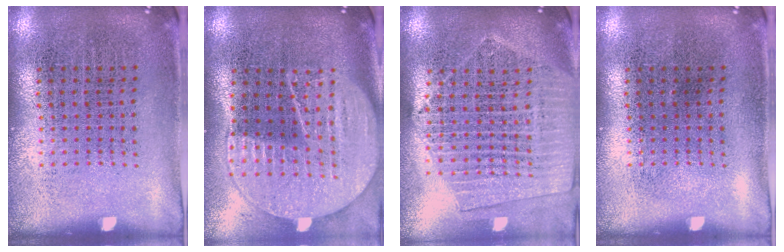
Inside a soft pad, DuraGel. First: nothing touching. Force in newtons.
{"total": 2.0, "press": 1.8, "slide": 1.0}
{"total": 2.0, "press": 1.8, "slide": 0.9}
{"total": 0.0}